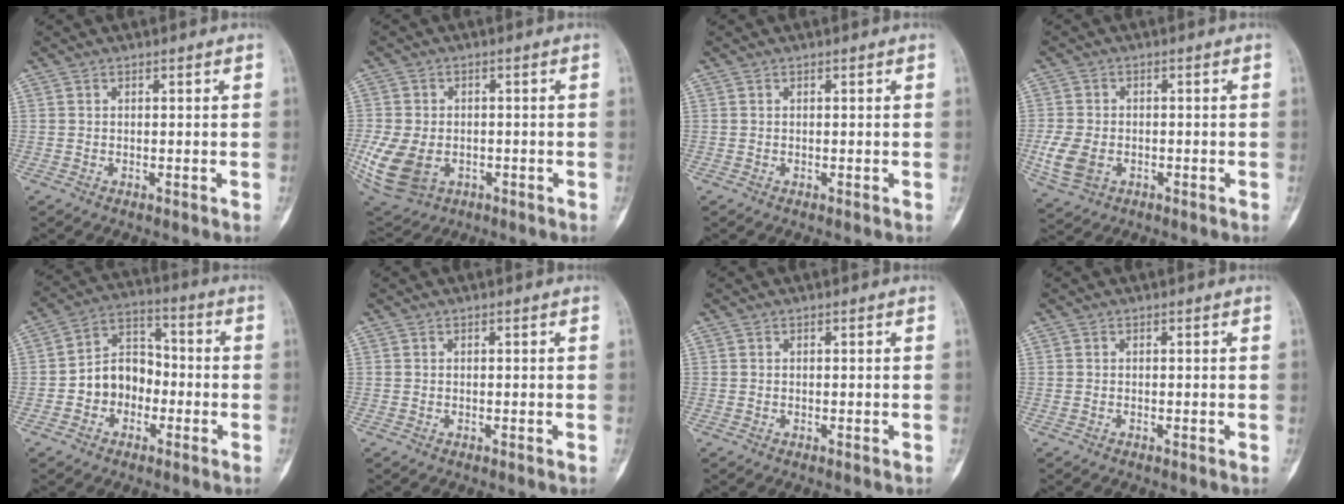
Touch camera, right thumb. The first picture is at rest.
{"total": 12.3, "force": [-2.9, 8.8, 8.0], "torque": [-0.176, -0.002, -0.038]}
{"total": 0.0}
{"total": 6.8, "force": [-1.8, 4.8, 4.5], "torque": [-0.092, 0.001, -0.029]}
{"total": 9.9, "force": [-2.3, 7.8, 5.7], "torque": [-0.063, 0.044, -0.052]}
{"total": 0.0}
{"total": 0.0}
{"total": 0.0}